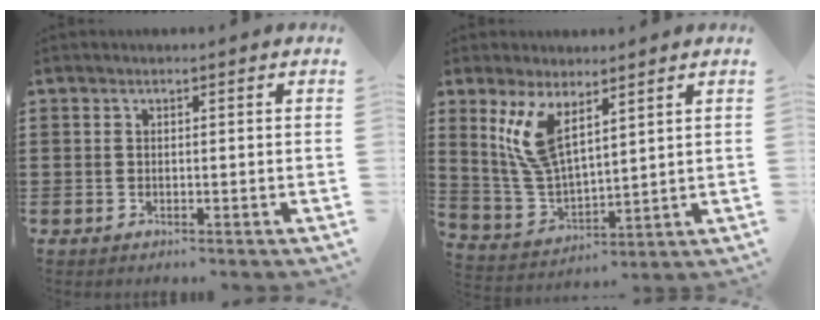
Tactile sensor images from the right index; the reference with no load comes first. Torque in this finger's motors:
{"motor_torque": [0.98, 0.85, 0.33, 0.21]}